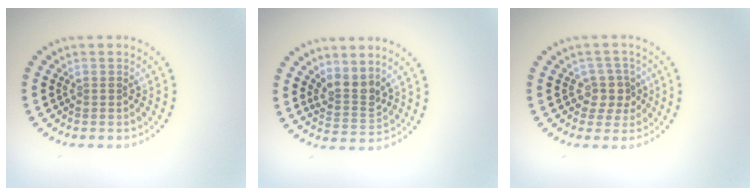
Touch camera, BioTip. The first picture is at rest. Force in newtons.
{"total": 2.6, "press": 2.0, "slide": 1.8}
{"total": 2.4, "press": 2.1, "slide": 1.2}